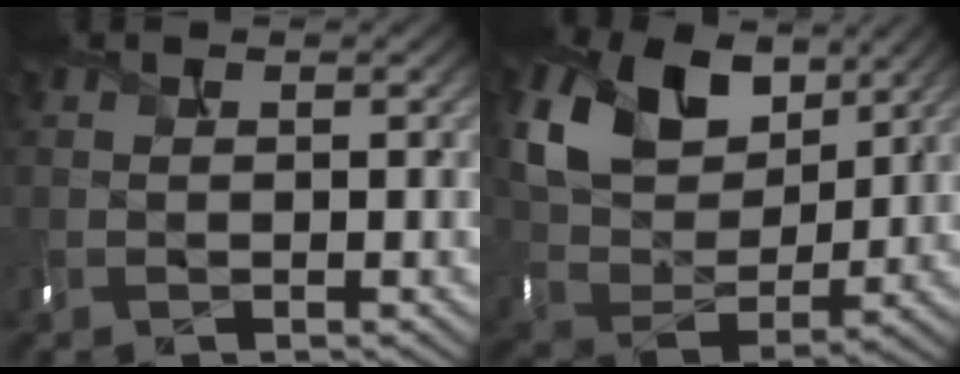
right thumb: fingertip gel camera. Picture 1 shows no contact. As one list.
[{"total": 11.9, "force": [5.8, 7.8, 6.8], "torque": [-0.169, 0.003, 0.104]}]